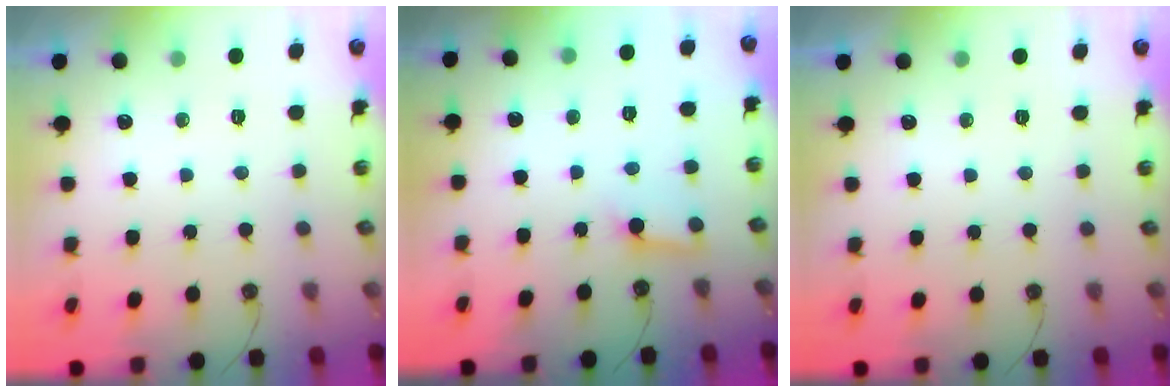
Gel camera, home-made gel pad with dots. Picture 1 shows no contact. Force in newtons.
{"total": 3.3, "press": 3.3, "slide": 0.3}
{"total": 0.0}